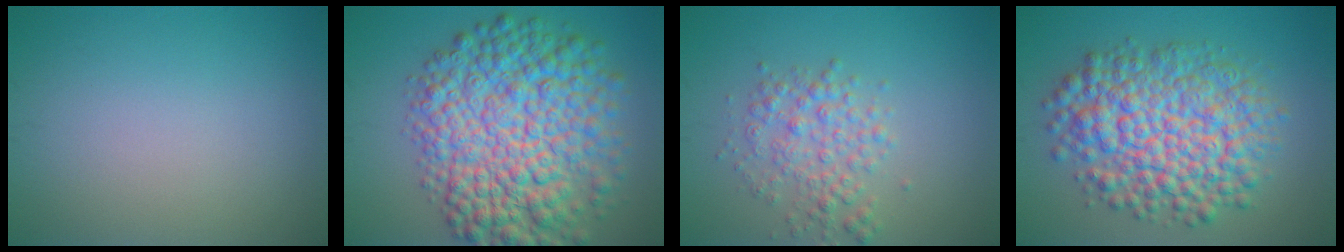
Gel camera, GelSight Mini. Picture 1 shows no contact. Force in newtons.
{"total": 12.0, "press": 12.0, "slide": 0.2}
{"total": 3.3, "press": 3.3, "slide": 0.1}
{"total": 9.8, "press": 9.8, "slide": 0.2}